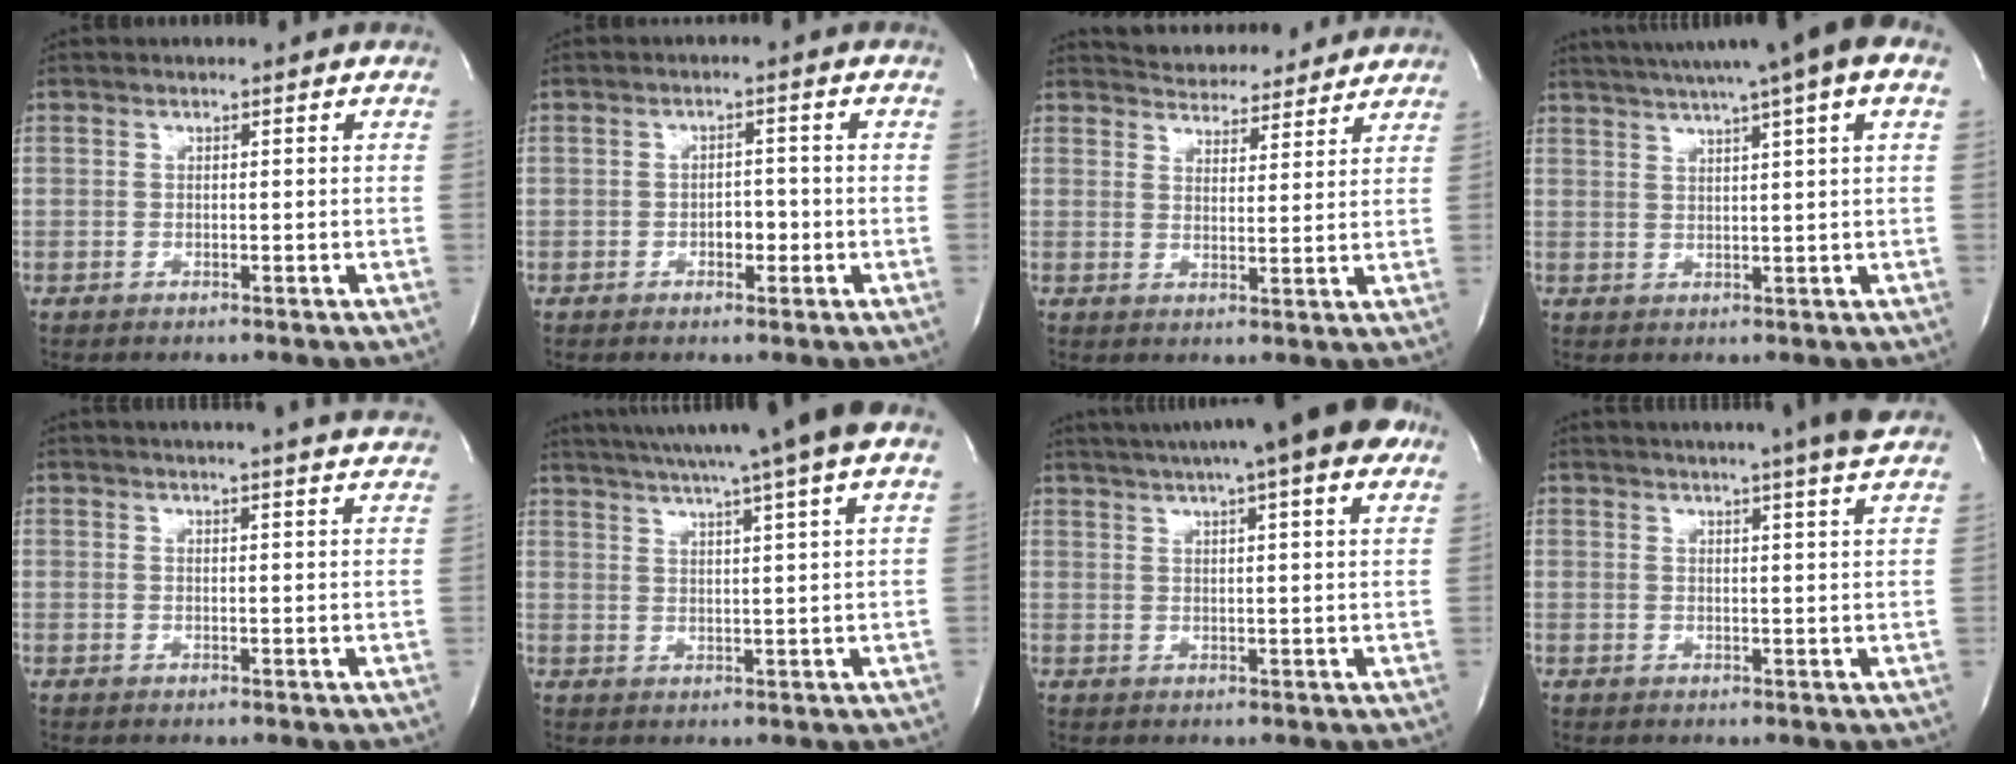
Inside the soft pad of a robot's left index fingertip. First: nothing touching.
{"total": 2.4, "force": [-1.0, 1.4, 1.8], "torque": [-0.020, 0.007, -0.015]}
{"total": 10.4, "force": [9.9, 2.4, 1.9], "torque": [-0.024, 0.008, 0.133]}
{"total": 13.6, "force": [9.3, -0.2, 9.9], "torque": [-0.166, 0.036, 0.120]}
{"total": 15.1, "force": [14.0, 0.0, 5.6], "torque": [-0.087, -0.010, 0.164]}
{"total": 17.0, "force": [13.5, -1.3, 10.2], "torque": [-0.176, 0.005, 0.182]}
{"total": 16.6, "force": [12.2, 1.4, 11.2], "torque": [-0.180, 0.034, 0.156]}
{"total": 11.2, "force": [9.7, -1.1, 5.5], "torque": [-0.090, -0.008, 0.108]}